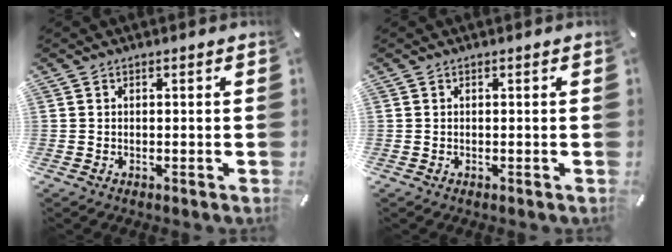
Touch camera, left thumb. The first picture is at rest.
{"total": 0.0}